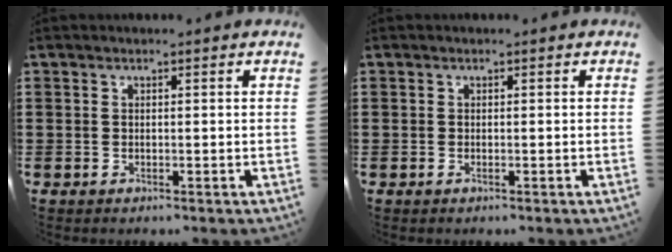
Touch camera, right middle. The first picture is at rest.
{"total": 0.0}